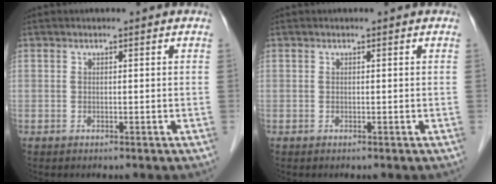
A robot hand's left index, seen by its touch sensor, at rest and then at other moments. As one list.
[{"total": 0.0}]